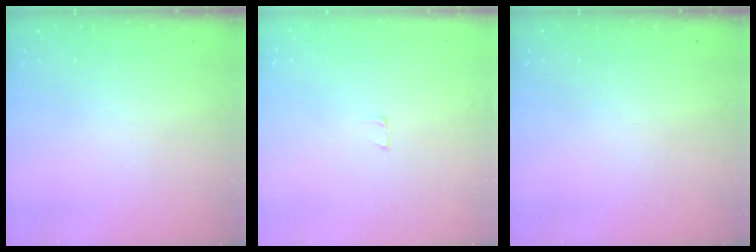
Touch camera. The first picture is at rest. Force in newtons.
{"total": 2.9, "press": 2.9, "slide": 0.2}
{"total": 0.0}